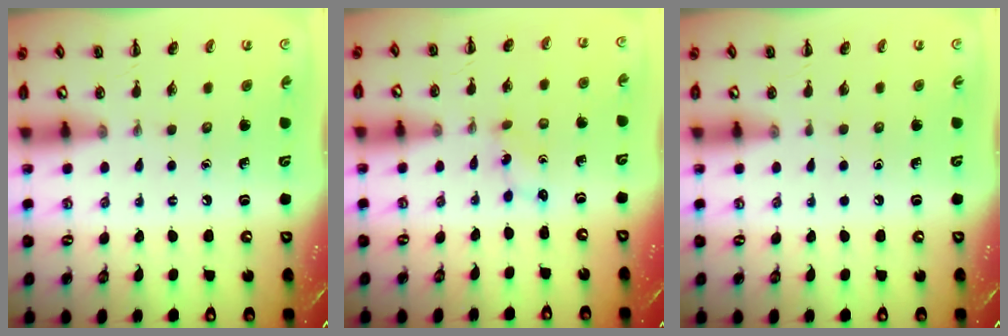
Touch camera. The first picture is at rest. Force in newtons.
{"total": 1.3, "press": 1.2, "slide": 0.4}
{"total": 0.0}